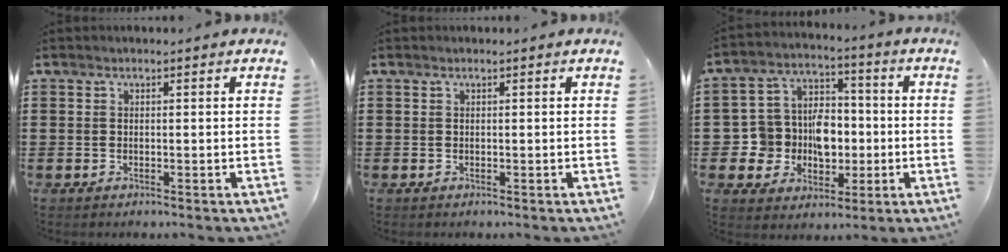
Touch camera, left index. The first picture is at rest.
{"total": 0.0}
{"total": 9.2, "force": [-0.6, 8.3, 3.8], "torque": [-0.101, 0.010, -0.003]}